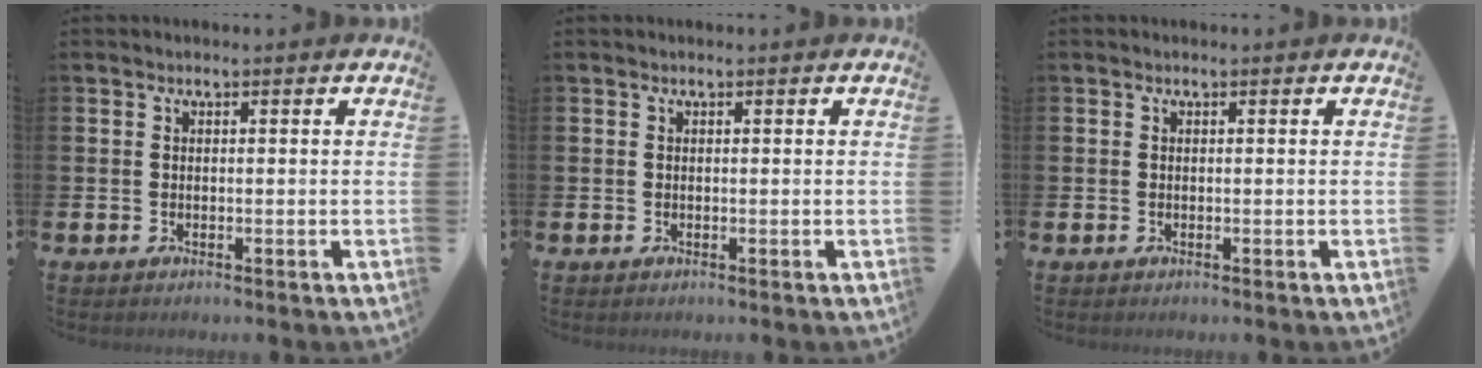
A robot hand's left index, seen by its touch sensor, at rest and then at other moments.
{"total": 0.0}
{"total": 0.0}